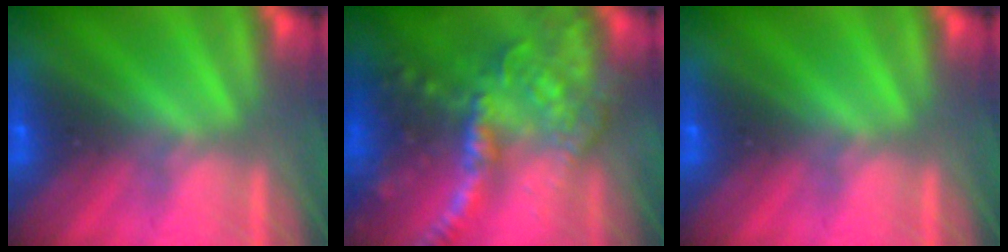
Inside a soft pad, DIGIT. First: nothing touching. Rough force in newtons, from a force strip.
{"total": 5.8}
{"total": 0.0}